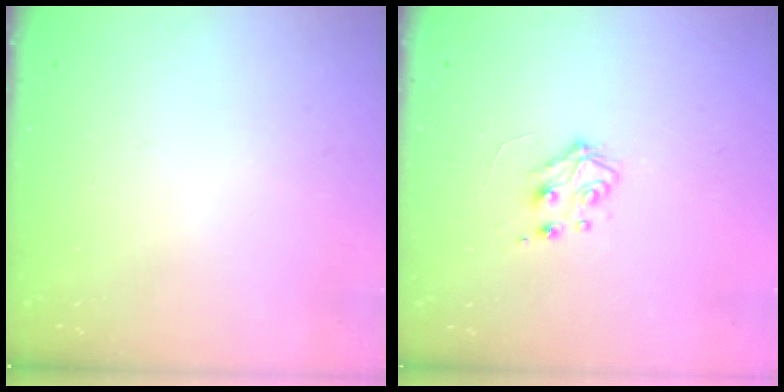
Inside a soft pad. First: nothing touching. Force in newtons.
{"total": 5.5, "press": 5.5, "slide": 0.6}